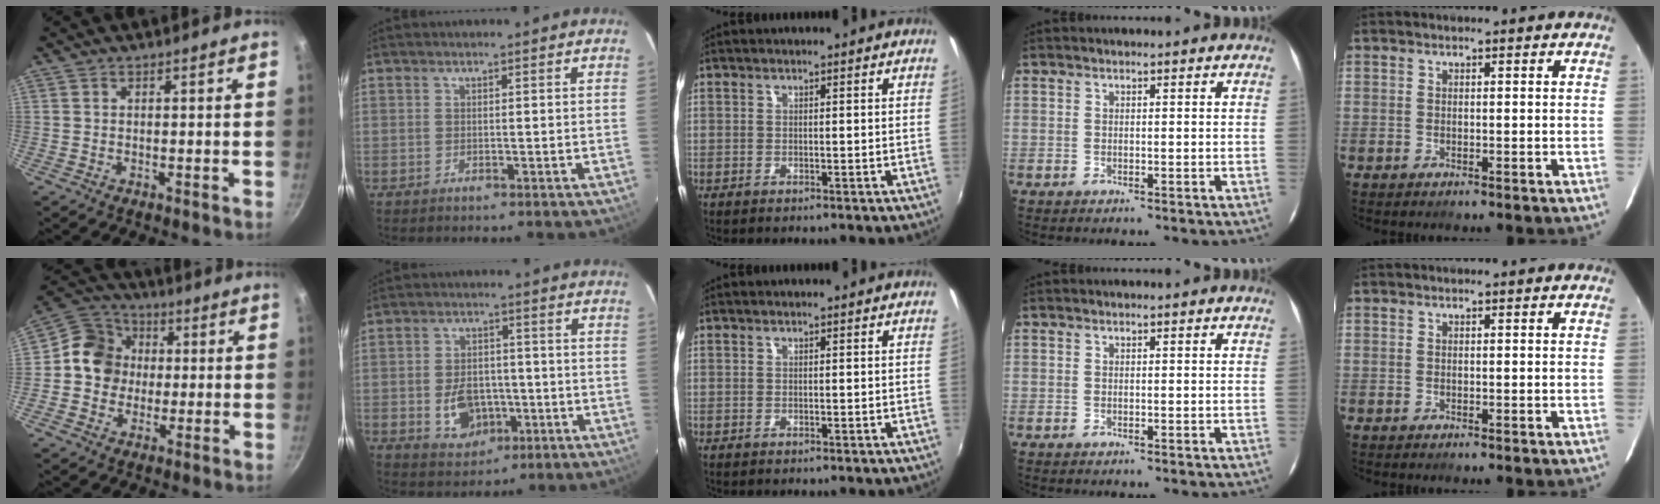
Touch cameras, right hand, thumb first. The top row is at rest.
{"thumb": {"total": 10.6, "force": [0.2, 9.6, 4.4], "torque": [-0.040, 0.021, -0.020]}, "index": {"total": 8.4, "force": [-2.4, 6.2, 5.0], "torque": [-0.103, 0.005, -0.026]}}